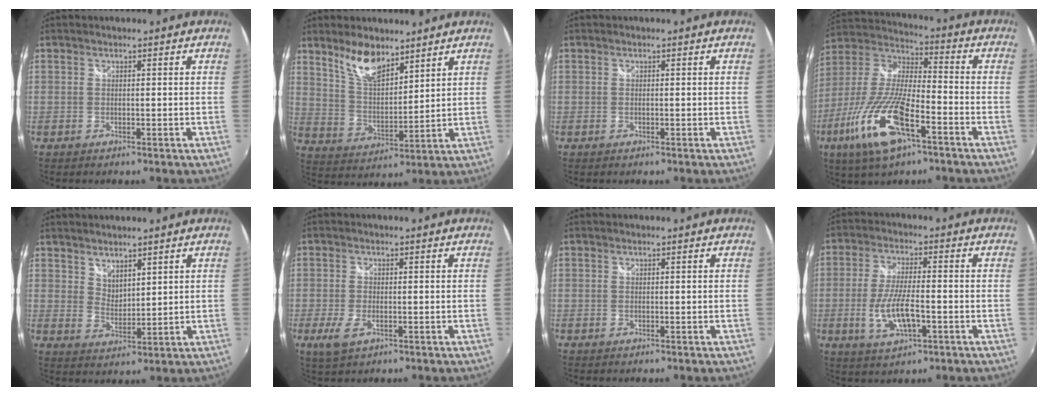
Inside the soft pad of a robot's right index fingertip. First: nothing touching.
{"total": 9.3, "force": [6.9, 3.6, 5.2], "torque": [-0.095, 0.003, 0.135]}
{"total": 0.0}
{"total": 18.9, "force": [-9.2, 5.6, 15.6], "torque": [-0.328, -0.036, -0.179]}
{"total": 4.2, "force": [3.5, 1.8, 1.5], "torque": [-0.017, -0.005, 0.064]}
{"total": 4.2, "force": [-1.8, 1.8, 3.3], "torque": [-0.073, -0.010, -0.030]}
{"total": 0.0}
{"total": 9.2, "force": [-2.8, 3.0, 8.2], "torque": [-0.167, -0.010, -0.048]}